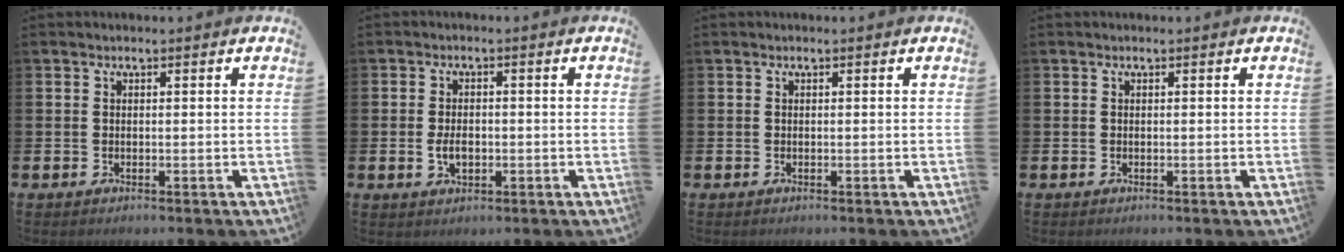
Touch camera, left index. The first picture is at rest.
{"total": 2.7, "force": [-0.4, 1.7, 2.1], "torque": [-0.030, 0.000, -0.010]}
{"total": 0.0}
{"total": 0.0}